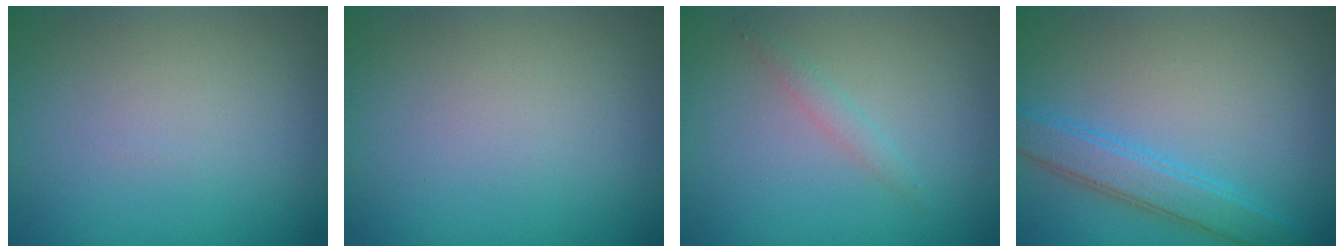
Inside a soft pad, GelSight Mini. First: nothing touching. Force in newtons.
{"total": 0.0}
{"total": 1.0, "press": 1.0, "slide": 0.0}
{"total": 3.2, "press": 3.2, "slide": 0.1}